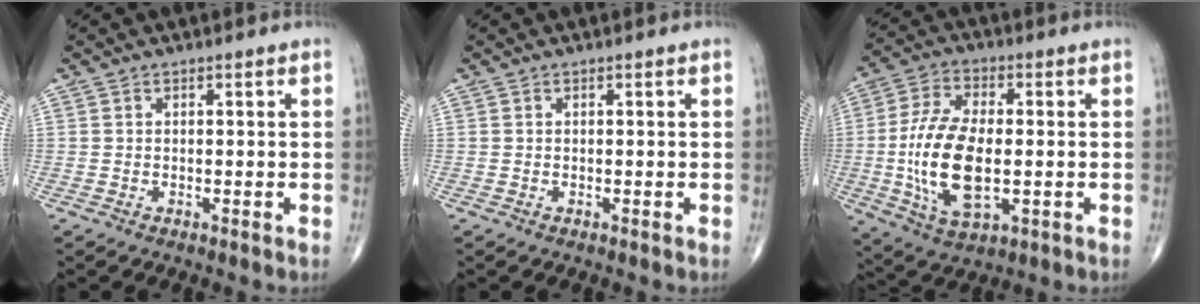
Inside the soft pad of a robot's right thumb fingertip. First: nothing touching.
{"total": 0.0}
{"total": 15.8, "force": [-1.7, 7.7, 13.7], "torque": [-0.270, 0.000, -0.028]}